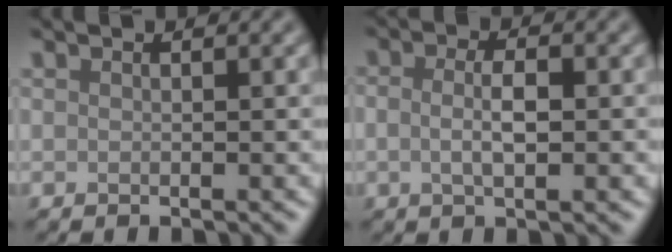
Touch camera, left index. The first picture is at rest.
{"total": 3.0, "force": [-0.3, 1.1, 2.8], "torque": [-0.055, -0.002, -0.008]}